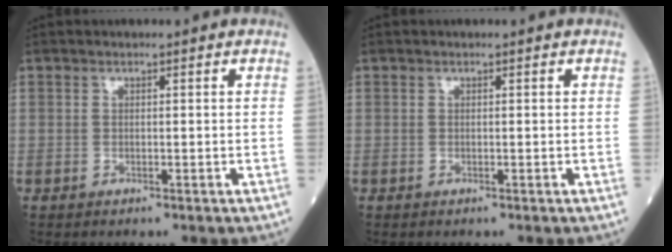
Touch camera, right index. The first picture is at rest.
{"total": 0.0}